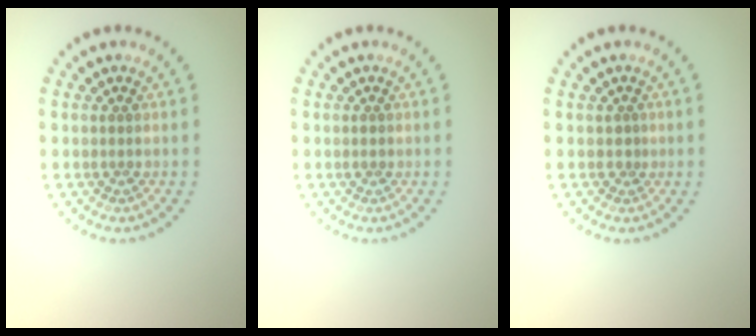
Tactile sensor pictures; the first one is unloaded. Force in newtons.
{"total": 0.7, "press": 0.7, "slide": 0.0}
{"total": 0.5, "press": 0.4, "slide": 0.3}